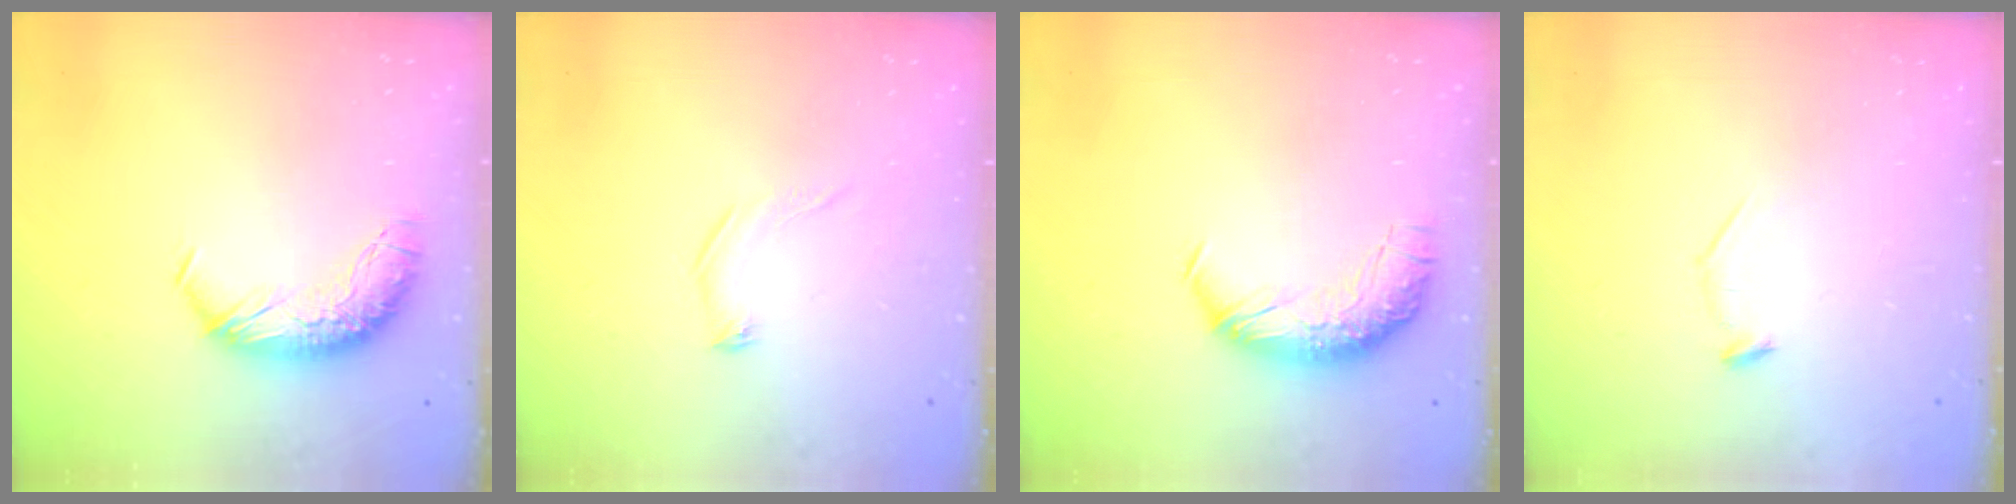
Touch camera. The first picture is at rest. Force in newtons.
{"total": 5.7, "press": 5.7, "slide": 0.6}
{"total": 2.3, "press": 0.9, "slide": 2.1}
{"total": 7.2, "press": 7.2, "slide": 0.9}